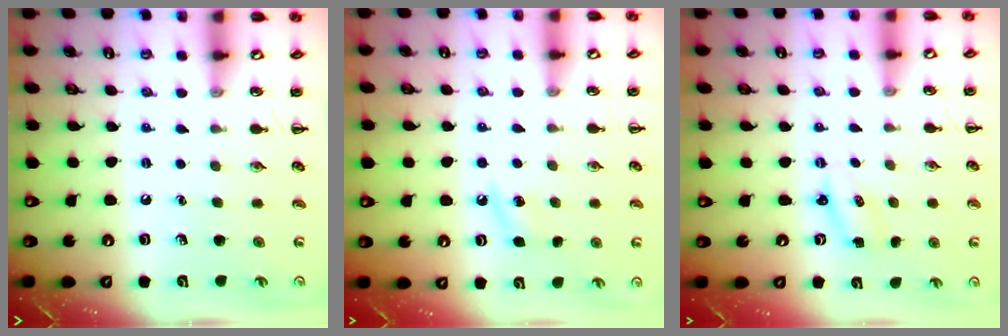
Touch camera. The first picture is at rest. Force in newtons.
{"total": 4.5, "press": 4.3, "slide": 1.4}
{"total": 2.3, "press": 2.3, "slide": 0.6}